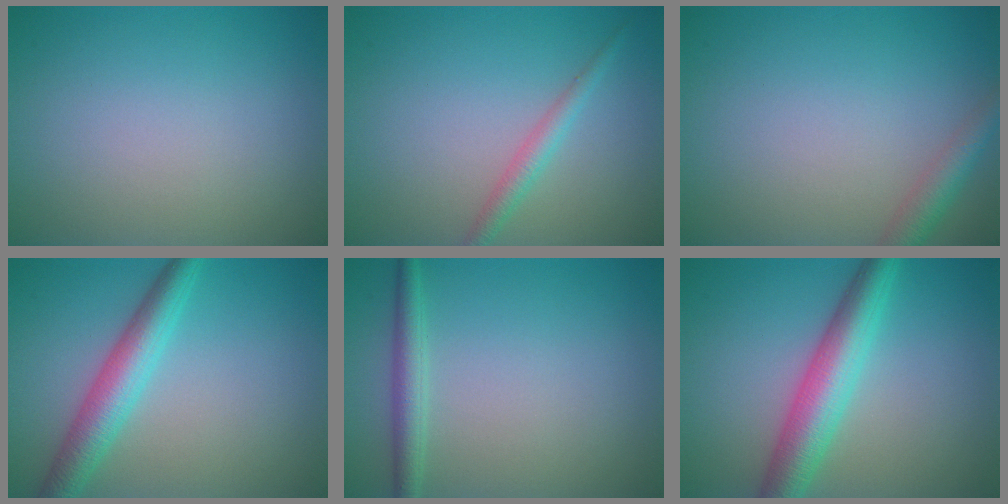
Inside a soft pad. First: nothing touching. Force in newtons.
{"total": 1.8, "press": 1.8, "slide": 0.1}
{"total": 2.4, "press": 2.4, "slide": 0.1}
{"total": 4.6, "press": 4.6, "slide": 0.1}
{"total": 2.2, "press": 2.2, "slide": 0.1}
{"total": 5.8, "press": 5.8, "slide": 0.1}